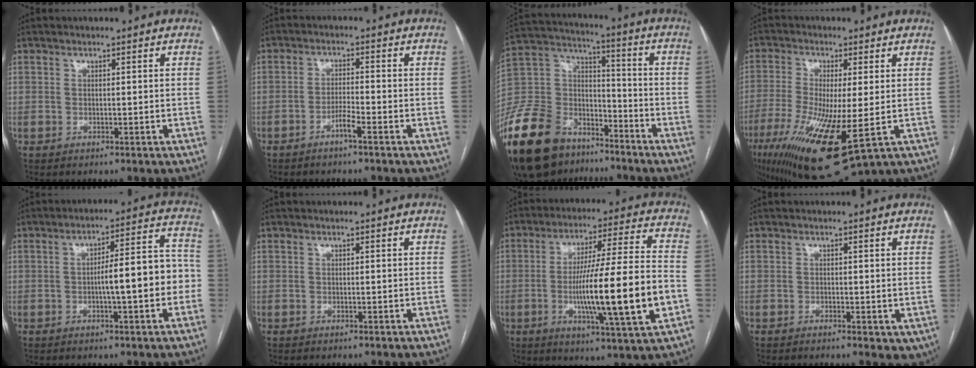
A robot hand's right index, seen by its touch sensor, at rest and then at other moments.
{"total": 2.8, "force": [-1.9, -0.1, 2.0], "torque": [-0.040, 0.000, -0.036]}
{"total": 24.9, "force": [-17.2, 13.5, 11.8], "torque": [-0.324, 0.002, -0.310]}
{"total": 16.7, "force": [-5.2, 2.9, 15.6], "torque": [-0.302, -0.050, -0.077]}
{"total": 10.1, "force": [-1.9, 1.6, 9.8], "torque": [-0.139, 0.033, -0.026]}
{"total": 0.0}
{"total": 19.3, "force": [-4.1, 0.0, 18.9], "torque": [-0.306, -0.006, -0.066]}
{"total": 2.7, "force": [-0.7, 1.4, 2.2], "torque": [-0.022, -0.002, -0.007]}